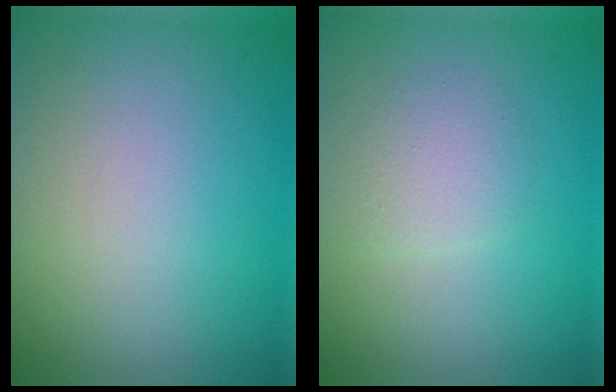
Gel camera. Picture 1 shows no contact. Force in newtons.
{"total": 1.7, "press": 1.7, "slide": 0.1}